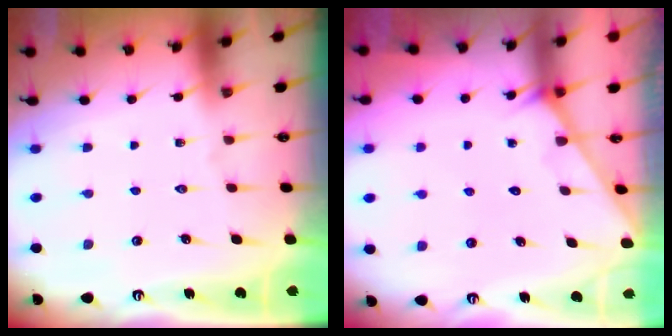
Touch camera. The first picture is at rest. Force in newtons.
{"total": 2.1, "press": 2.1, "slide": 0.2}